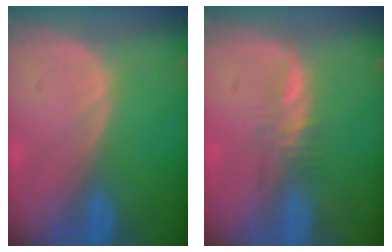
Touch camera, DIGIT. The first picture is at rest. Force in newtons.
{"total": 2.3, "press": 2.2, "slide": 0.6}